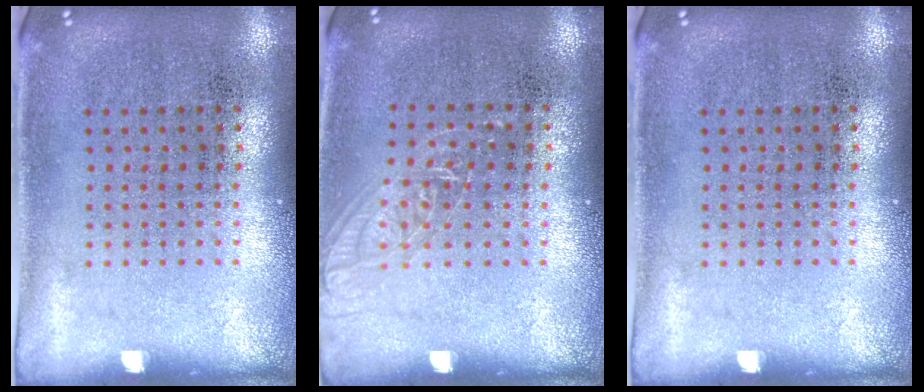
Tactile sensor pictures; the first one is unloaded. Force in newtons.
{"total": 1.2, "press": 1.1, "slide": 0.4}
{"total": 0.0}